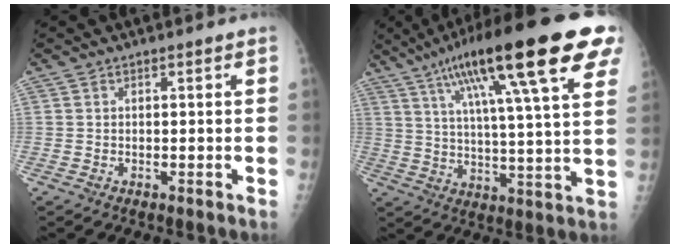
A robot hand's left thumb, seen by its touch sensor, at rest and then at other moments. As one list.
[{"total": 24.7, "force": [12.5, 4.3, 20.8], "torque": [-0.325, 0.005, 0.186]}]